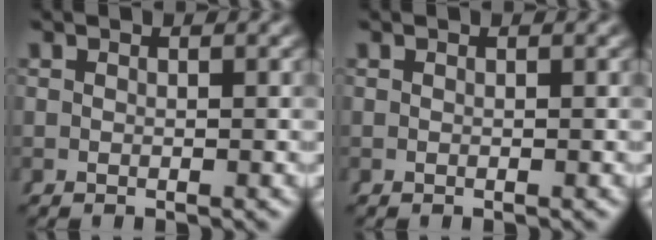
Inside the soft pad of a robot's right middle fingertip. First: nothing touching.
{"total": 0.0}